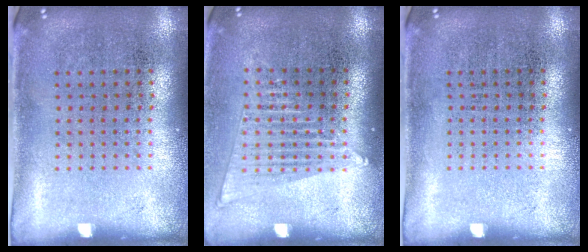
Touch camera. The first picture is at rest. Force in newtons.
{"total": 1.5, "press": 1.4, "slide": 0.7}
{"total": 0.0}